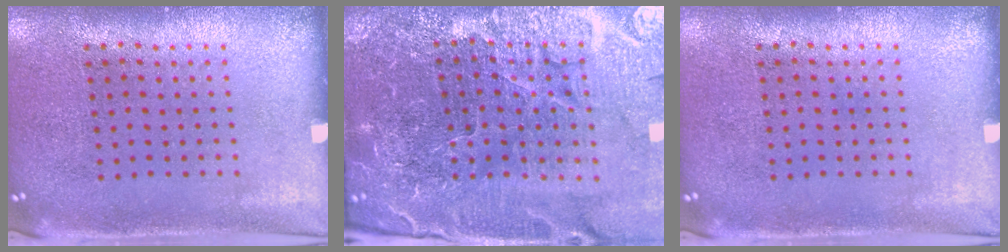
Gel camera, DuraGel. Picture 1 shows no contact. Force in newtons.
{"total": 5.8, "press": 5.3, "slide": 2.4}
{"total": 0.0}